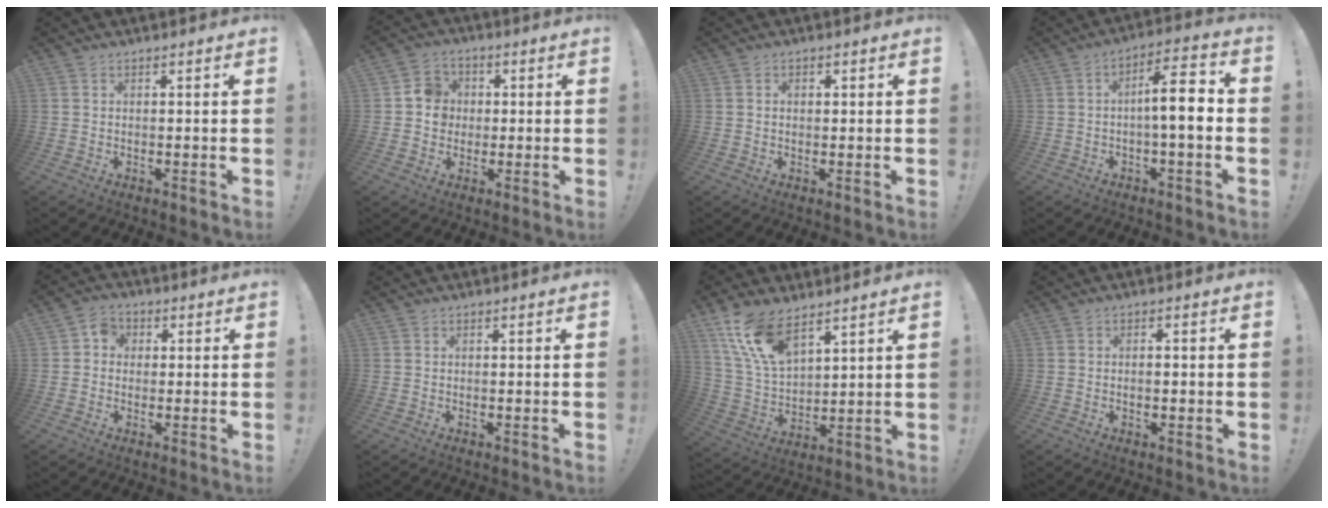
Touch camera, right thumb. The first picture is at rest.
{"total": 7.5, "force": [0.2, 7.1, 2.5], "torque": [-0.037, 0.014, 0.008]}
{"total": 1.1, "force": [-0.1, 0.8, 0.7], "torque": [-0.013, 0.004, -0.003]}
{"total": 10.8, "force": [-0.8, 2.8, 10.4], "torque": [-0.163, 0.008, -0.019]}
{"total": 4.4, "force": [0.1, 4.1, 1.7], "torque": [-0.028, 0.010, 0.003]}
{"total": 0.0}
{"total": 14.5, "force": [10.0, 6.4, 8.3], "torque": [-0.186, -0.047, 0.191]}
{"total": 1.3, "force": [-0.6, 0.3, 1.1], "torque": [-0.017, 0.003, -0.012]}